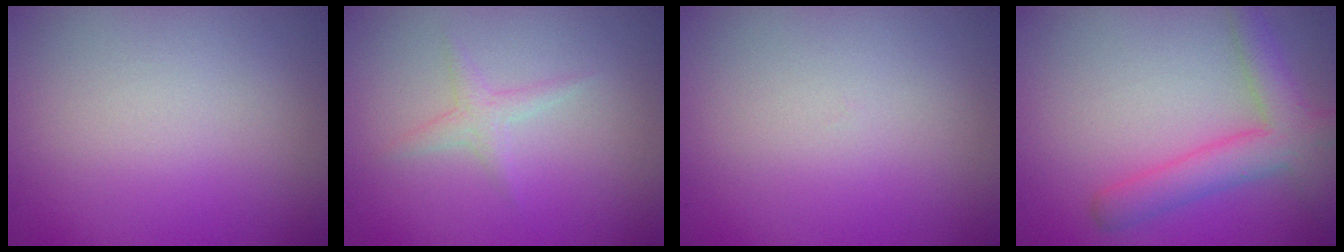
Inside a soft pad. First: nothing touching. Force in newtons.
{"total": 1.2, "press": 1.2, "slide": 0.0}
{"total": 0.0}
{"total": 4.4, "press": 4.4, "slide": 0.2}